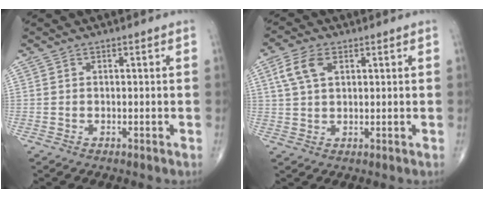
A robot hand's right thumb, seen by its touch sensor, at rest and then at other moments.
{"total": 6.0, "force": [2.3, 3.4, 4.4], "torque": [-0.092, 0.005, 0.046]}